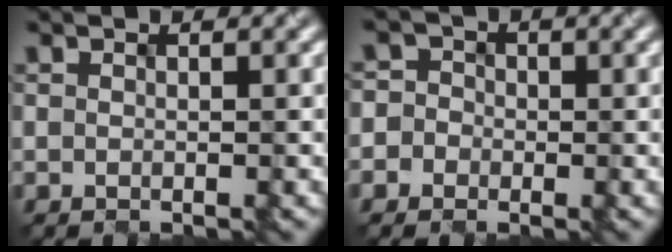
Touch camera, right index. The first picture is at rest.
{"total": 3.1, "force": [-0.1, 3.0, 0.5], "torque": [0.022, 0.017, -0.030]}